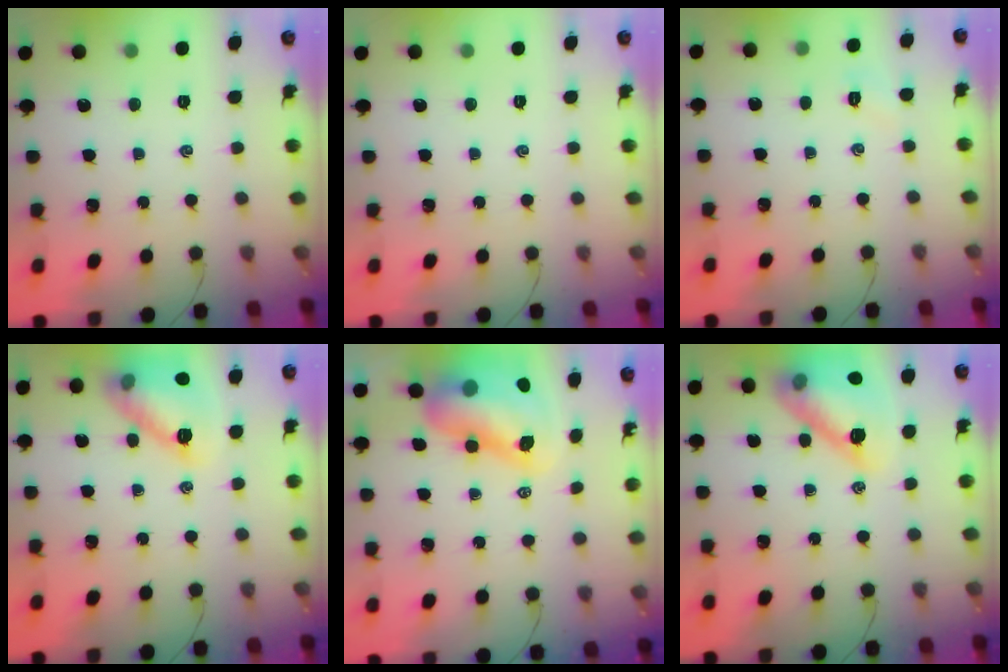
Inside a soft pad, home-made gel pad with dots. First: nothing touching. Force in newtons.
{"total": 0.0}
{"total": 2.7, "press": 2.6, "slide": 0.7}
{"total": 12.8, "press": 12.8, "slide": 0.5}
{"total": 13.3, "press": 12.8, "slide": 3.7}
{"total": 17.1, "press": 17.0, "slide": 2.0}